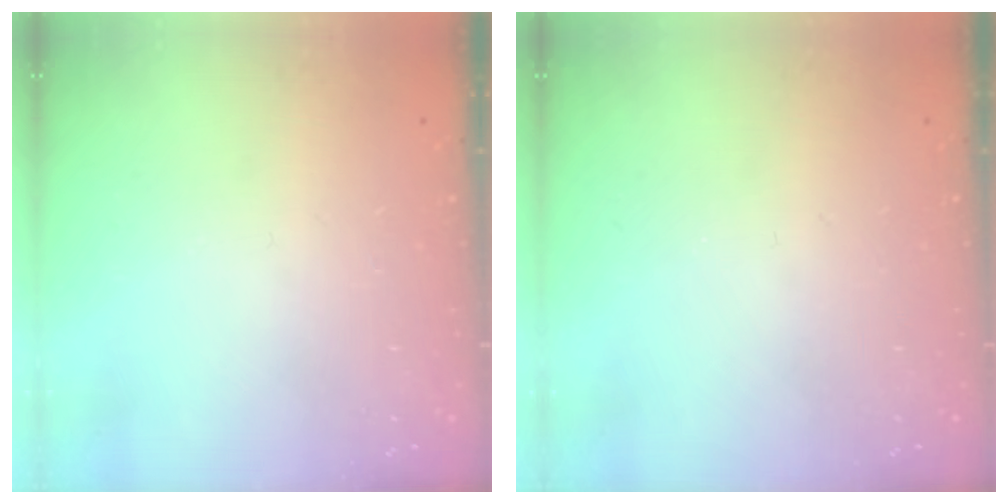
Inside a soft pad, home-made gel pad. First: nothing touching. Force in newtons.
{"total": 0.0}